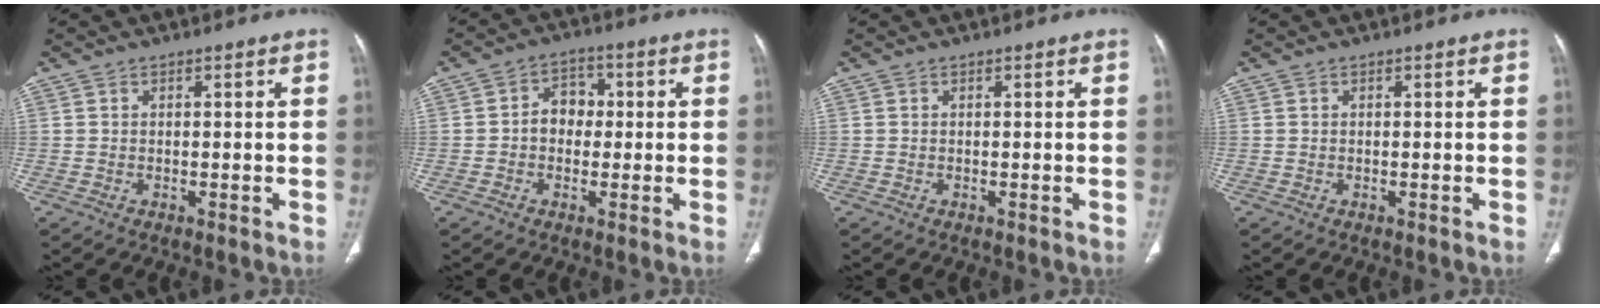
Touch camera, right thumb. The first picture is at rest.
{"total": 5.4, "force": [-0.1, 4.4, 3.1], "torque": [-0.023, 0.019, -0.012]}
{"total": 0.0}
{"total": 0.0}